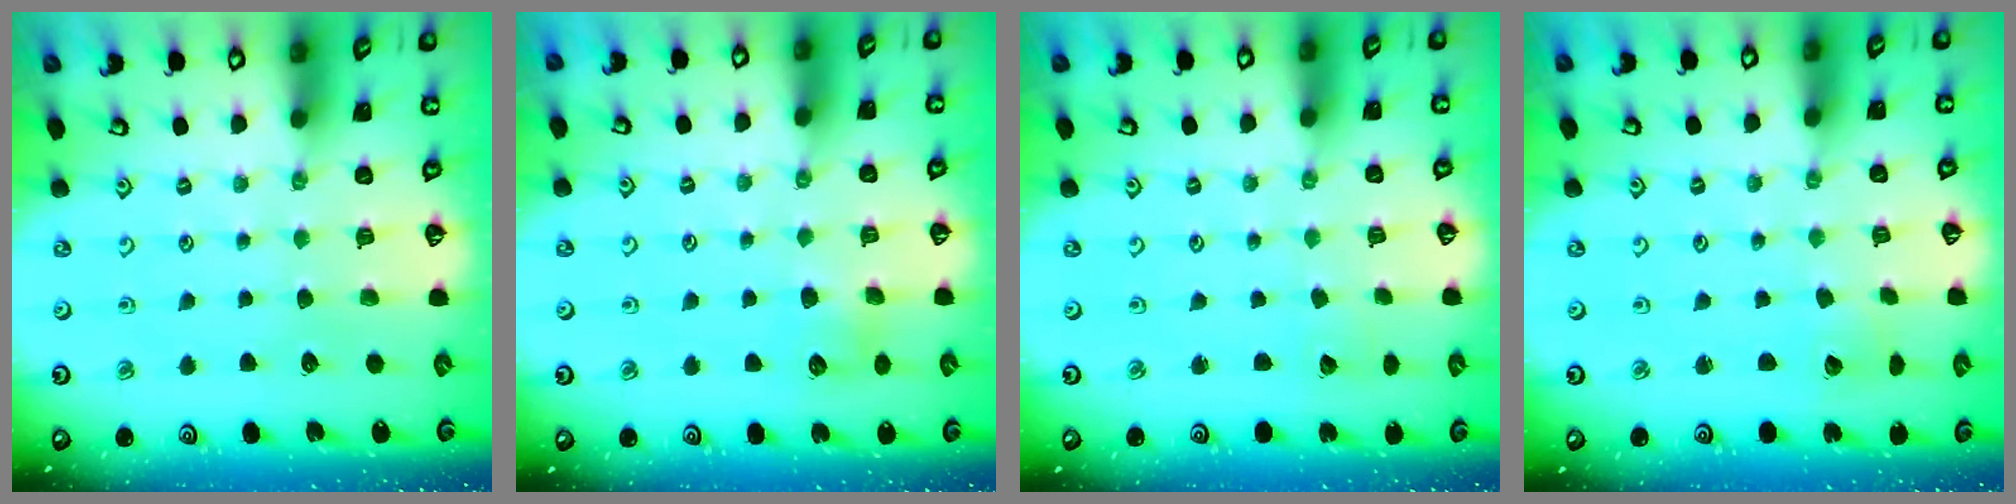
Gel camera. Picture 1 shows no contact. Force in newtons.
{"total": 4.9, "press": 4.8, "slide": 0.6}
{"total": 1.4, "press": 1.4, "slide": 0.1}
{"total": 2.8, "press": 2.8, "slide": 0.2}